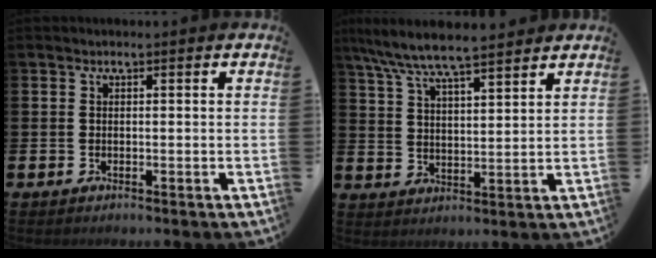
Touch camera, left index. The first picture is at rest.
{"total": 7.4, "force": [7.0, 0.6, 2.5], "torque": [-0.078, -0.030, 0.125]}